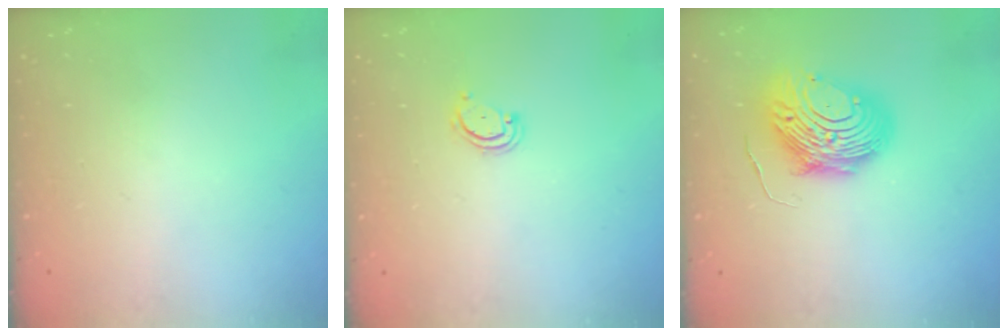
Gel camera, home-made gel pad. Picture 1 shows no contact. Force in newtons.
{"total": 2.6, "press": 2.6, "slide": 0.3}
{"total": 10.5, "press": 10.4, "slide": 1.0}